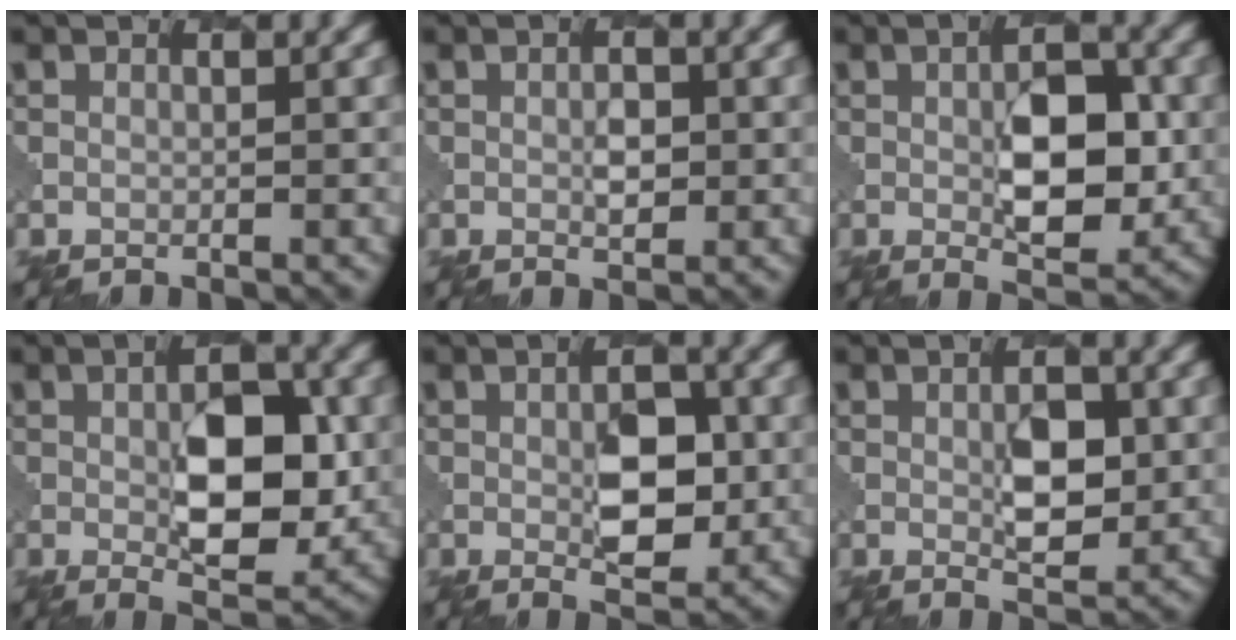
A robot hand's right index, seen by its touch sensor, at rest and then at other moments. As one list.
[{"total": 1.5, "force": [0.1, 0.8, 1.2], "torque": [-0.016, -0.001, 0.003]}, {"total": 6.1, "force": [-0.1, 2.7, 5.5], "torque": [-0.081, -0.004, 0.002]}, {"total": 7.2, "force": [-0.2, 3.1, 6.4], "torque": [-0.093, -0.004, 0.002]}, {"total": 4.6, "force": [-0.1, 2.0, 4.1], "torque": [-0.060, -0.004, 0.001]}, {"total": 3.7, "force": [0.3, 1.6, 3.3], "torque": [-0.053, -0.005, 0.010]}]